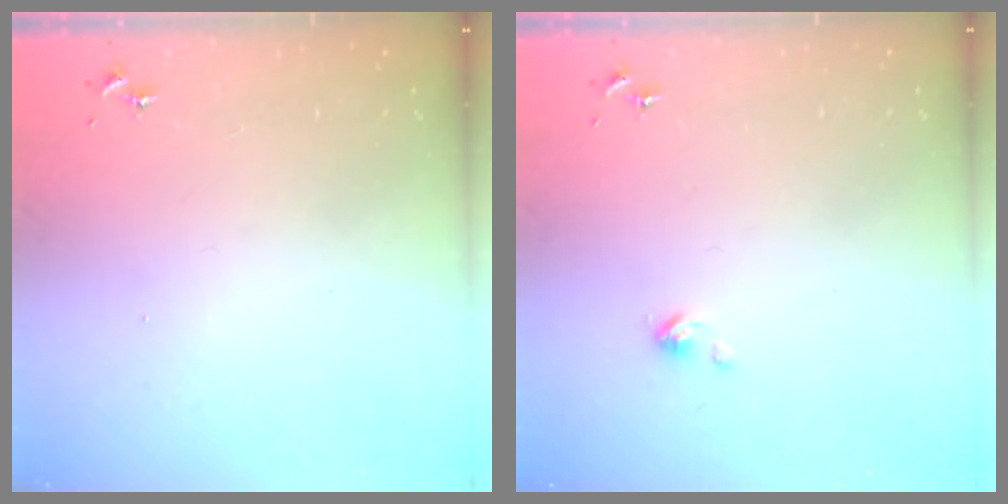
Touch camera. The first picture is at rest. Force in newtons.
{"total": 3.2, "press": 3.2, "slide": 0.3}